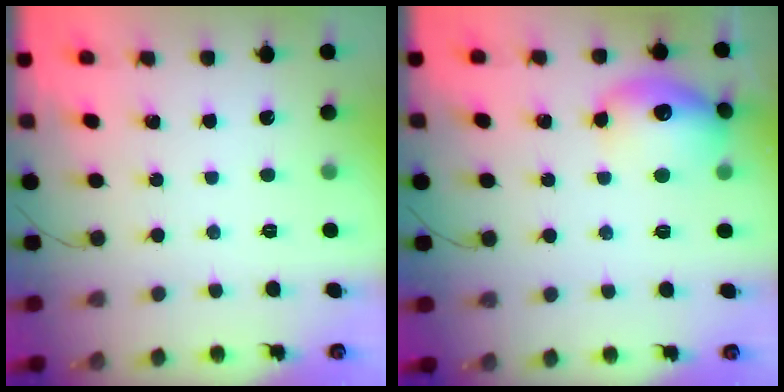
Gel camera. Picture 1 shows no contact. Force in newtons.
{"total": 15.5, "press": 15.4, "slide": 1.4}